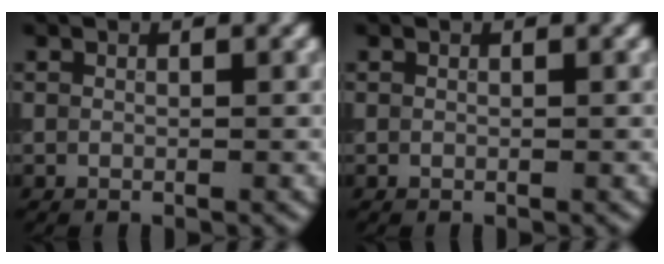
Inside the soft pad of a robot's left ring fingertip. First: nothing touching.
{"total": 0.0}